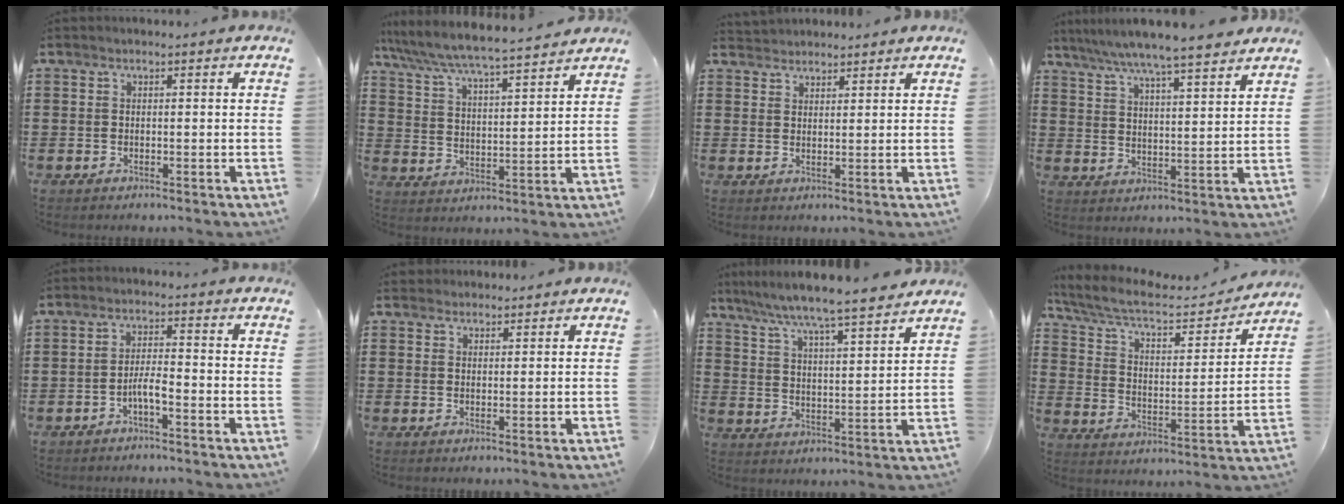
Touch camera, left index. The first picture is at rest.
{"total": 5.9, "force": [5.6, -0.3, 1.8], "torque": [-0.060, -0.041, 0.091]}
{"total": 2.2, "force": [2.1, 0.5, -0.3], "torque": [0.000, 0.000, 0.042]}
{"total": 6.1, "force": [5.6, -0.4, 2.5], "torque": [-0.070, -0.034, 0.094]}
{"total": 3.3, "force": [-1.8, 0.5, 2.7], "torque": [-0.057, 0.003, -0.035]}
{"total": 1.7, "force": [1.5, 0.7, 0.0], "torque": [-0.004, 0.002, 0.032]}
{"total": 5.7, "force": [5.3, -0.6, 2.0], "torque": [-0.064, -0.040, 0.084]}
{"total": 7.7, "force": [6.3, 2.0, 3.9], "torque": [-0.104, -0.035, 0.105]}